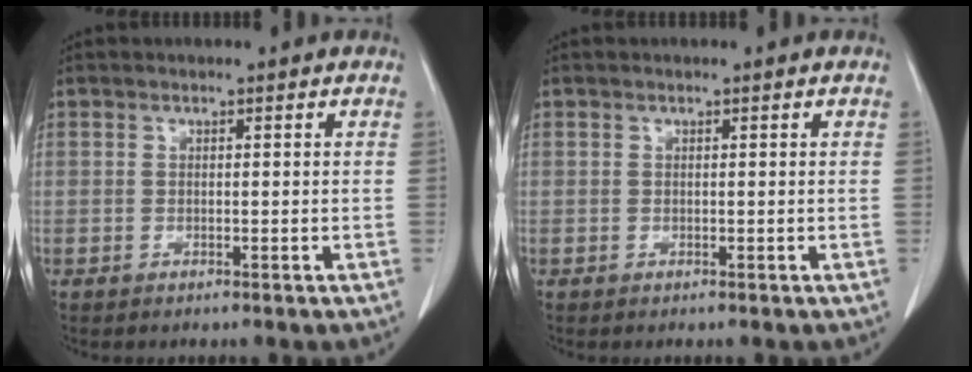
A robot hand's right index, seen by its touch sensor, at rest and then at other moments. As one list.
[{"total": 0.0}]